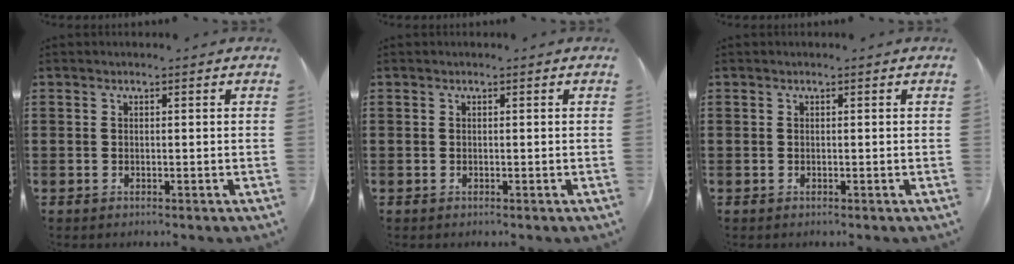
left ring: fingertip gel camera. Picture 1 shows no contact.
{"total": 0.0}
{"total": 0.0}